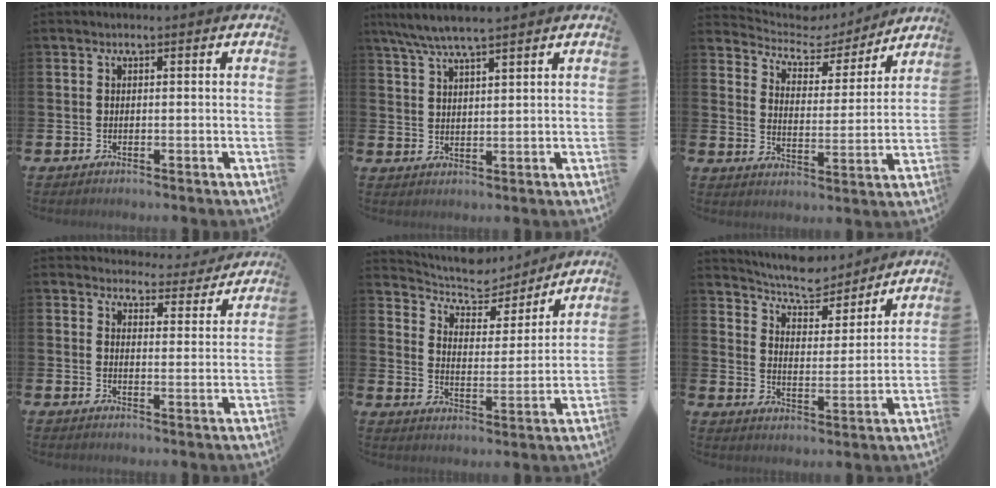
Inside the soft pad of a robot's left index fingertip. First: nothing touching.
{"total": 5.6, "force": [5.0, 0.3, 2.5], "torque": [-0.066, -0.012, 0.091]}
{"total": 6.0, "force": [5.5, 2.3, 0.7], "torque": [-0.044, -0.045, 0.091]}
{"total": 4.2, "force": [4.0, 1.2, 0.0], "torque": [-0.008, -0.035, 0.068]}
{"total": 7.2, "force": [6.6, 2.5, 1.2], "torque": [-0.058, -0.051, 0.115]}
{"total": 7.7, "force": [7.2, 2.1, 1.5], "torque": [-0.056, -0.053, 0.127]}